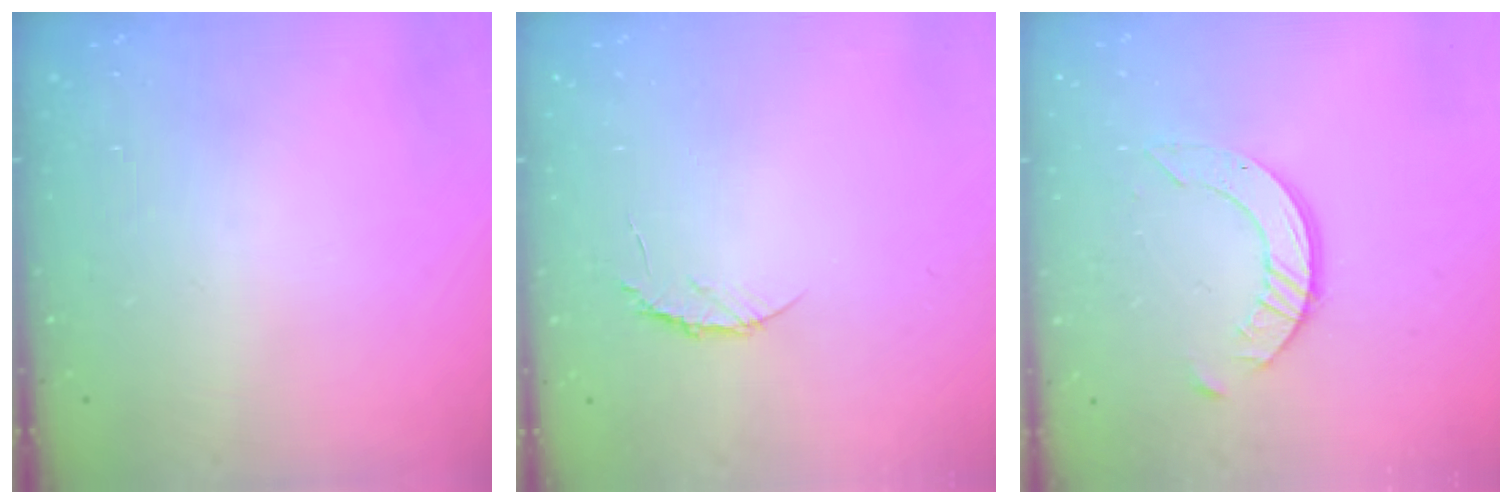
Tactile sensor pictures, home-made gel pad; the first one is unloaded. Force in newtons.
{"total": 4.7, "press": 4.6, "slide": 0.4}
{"total": 8.0, "press": 7.9, "slide": 0.8}